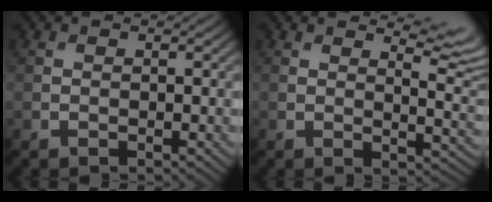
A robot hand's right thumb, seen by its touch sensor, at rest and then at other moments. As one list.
[{"total": 7.0, "force": [4.7, 1.7, 4.8], "torque": [-0.071, 0.008, 0.073]}]